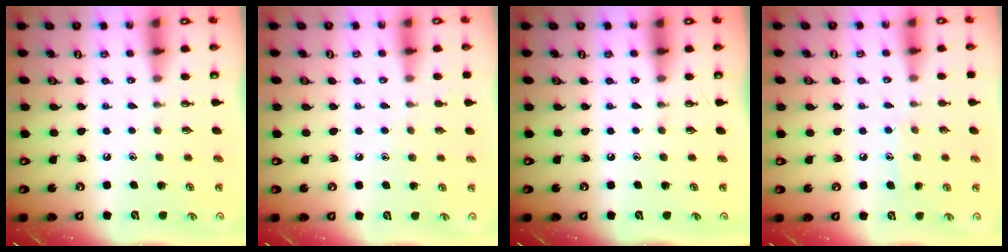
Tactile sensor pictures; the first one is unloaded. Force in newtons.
{"total": 4.8, "press": 4.8, "slide": 0.6}
{"total": 0.0}
{"total": 6.6, "press": 6.6, "slide": 0.1}